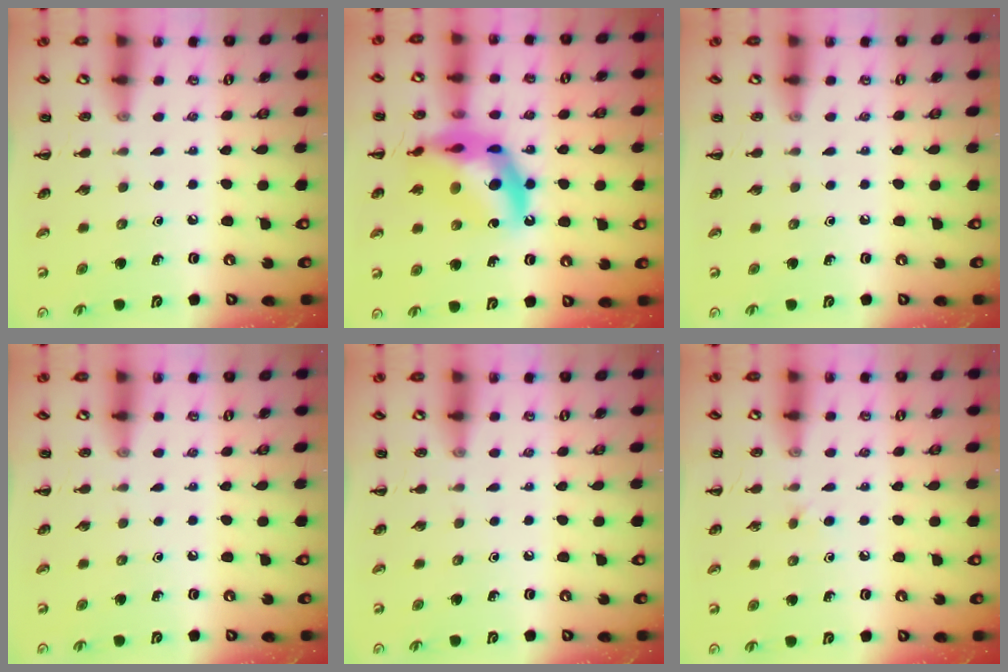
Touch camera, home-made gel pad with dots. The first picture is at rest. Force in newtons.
{"total": 17.4, "press": 16.8, "slide": 4.3}
{"total": 0.0}
{"total": 0.0}
{"total": 0.0}
{"total": 2.2, "press": 2.0, "slide": 1.0}